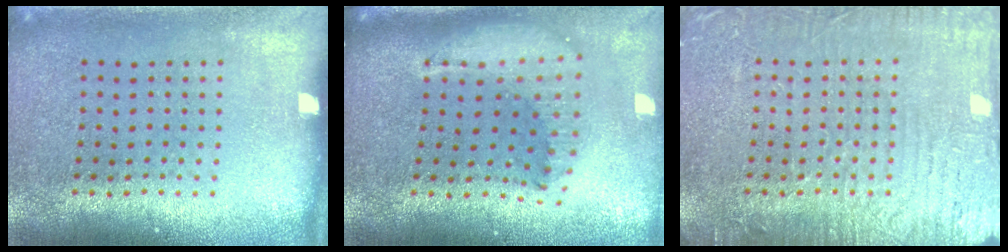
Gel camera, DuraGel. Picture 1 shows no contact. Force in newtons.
{"total": 1.8, "press": 1.5, "slide": 1.0}
{"total": 5.0, "press": 5.0, "slide": 0.6}